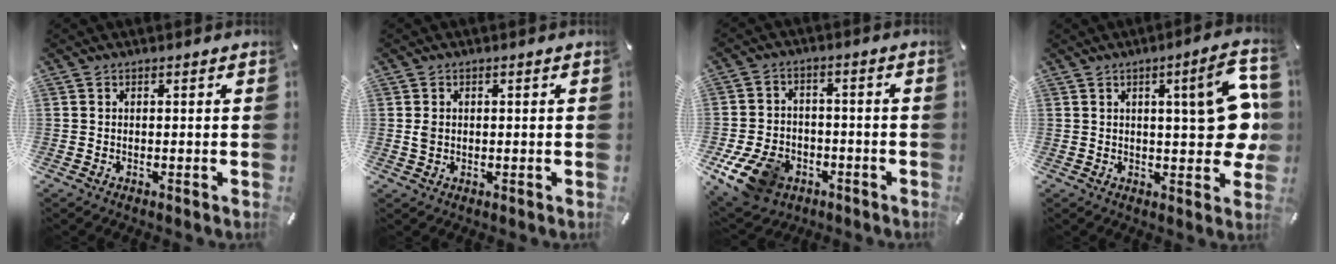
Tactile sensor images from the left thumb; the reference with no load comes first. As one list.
[{"total": 1.8, "force": [0.3, 1.6, 0.9], "torque": [-0.011, 0.002, 0.002]}, {"total": 12.0, "force": [-5.8, 8.6, 6.1], "torque": [-0.129, 0.033, -0.101]}, {"total": 15.6, "force": [2.5, 5.1, 14.6], "torque": [-0.178, -0.014, 0.036]}]